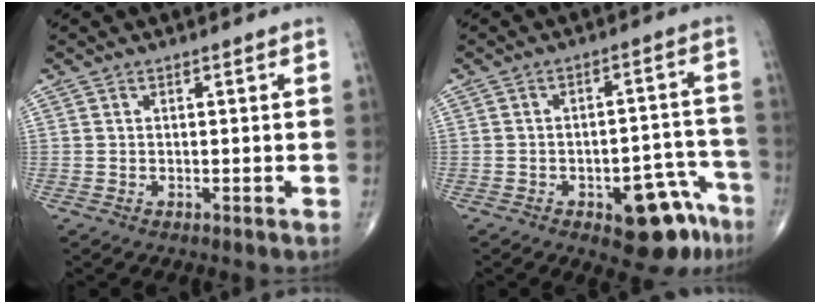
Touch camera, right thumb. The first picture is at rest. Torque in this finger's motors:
{"motor_torque": [3.85, 1.16, 0.59, -0.84, 0.02]}